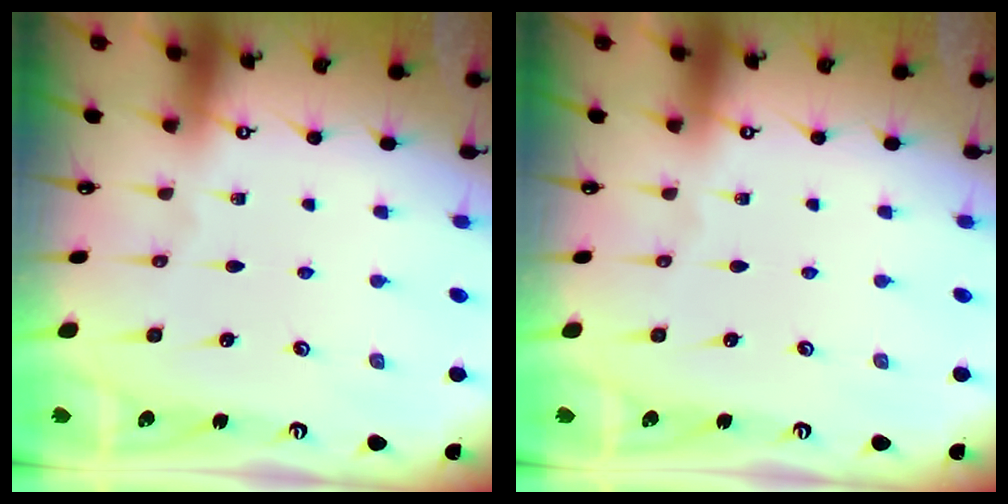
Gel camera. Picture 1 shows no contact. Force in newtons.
{"total": 0.0}